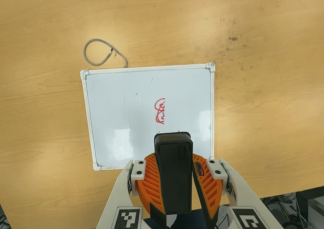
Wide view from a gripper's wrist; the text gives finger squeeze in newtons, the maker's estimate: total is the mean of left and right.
{"total": 10.6, "left": 10.3, "right": 10.9}